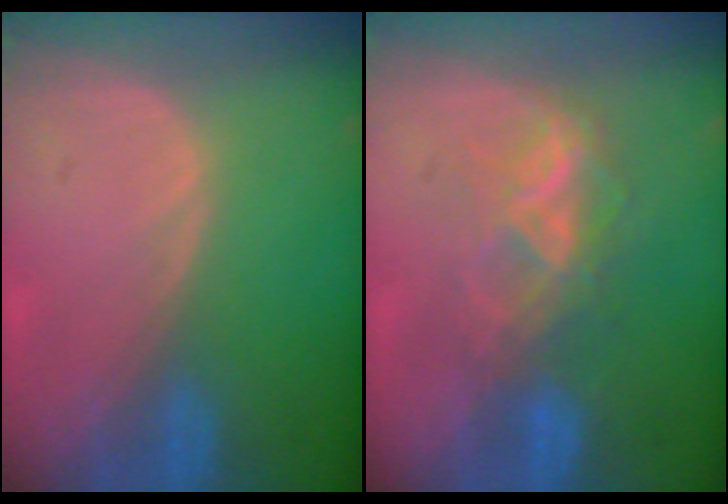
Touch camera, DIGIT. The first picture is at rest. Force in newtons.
{"total": 5.9, "press": 5.9, "slide": 0.8}